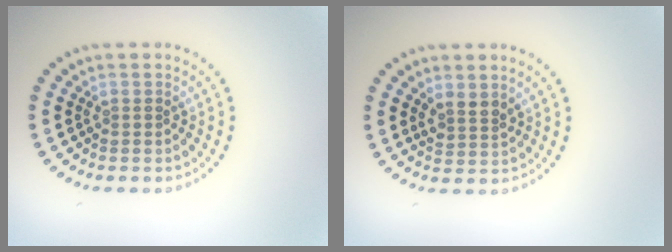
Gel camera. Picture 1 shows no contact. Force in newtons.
{"total": 1.8, "press": 1.4, "slide": 1.1}